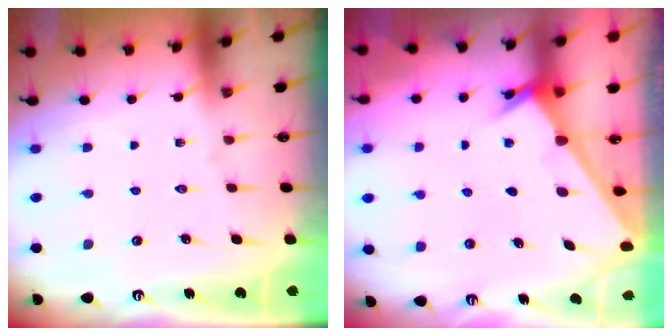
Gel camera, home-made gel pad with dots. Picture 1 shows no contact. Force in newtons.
{"total": 2.3, "press": 2.3, "slide": 0.2}